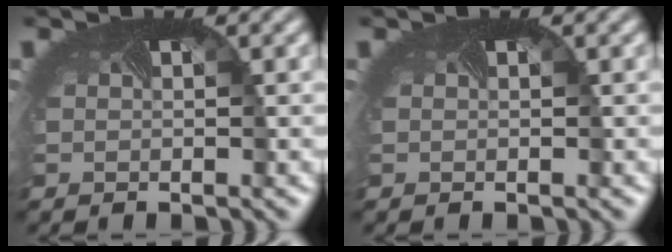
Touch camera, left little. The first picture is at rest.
{"total": 0.0}